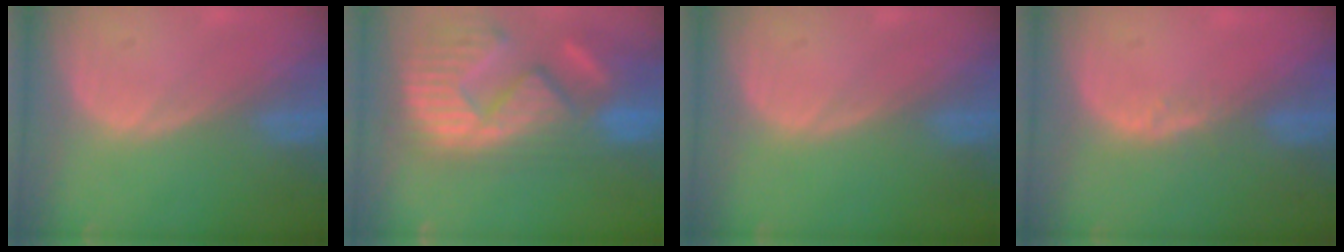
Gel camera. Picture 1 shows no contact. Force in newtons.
{"total": 15.0, "press": 12.4, "slide": 8.5}
{"total": 0.0}
{"total": 1.9, "press": 1.4, "slide": 1.3}